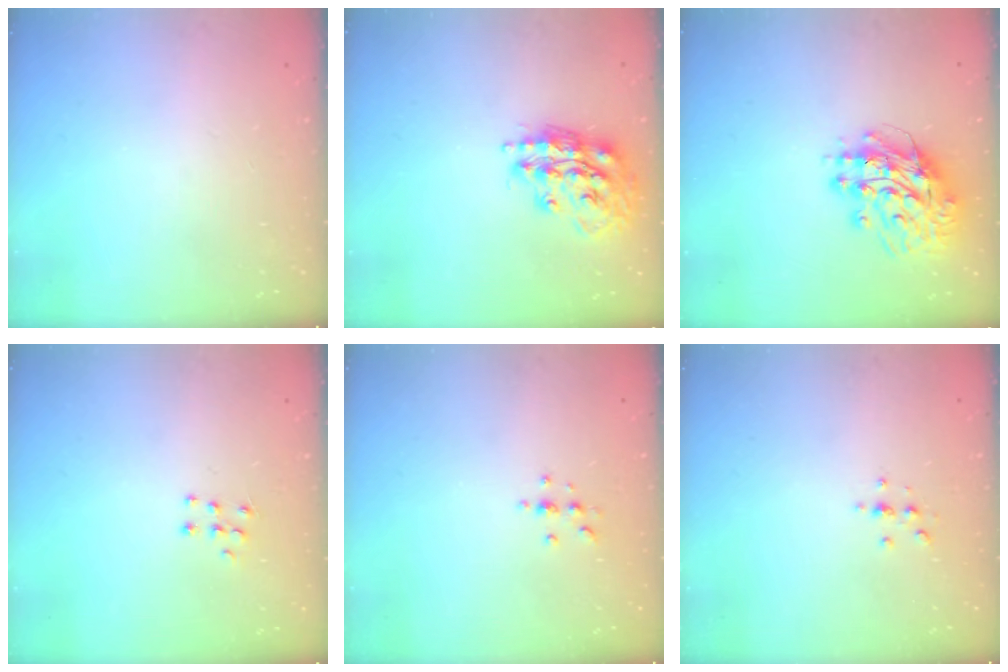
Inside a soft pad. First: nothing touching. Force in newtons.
{"total": 16.2, "press": 16.2, "slide": 1.5}
{"total": 13.7, "press": 13.7, "slide": 1.5}
{"total": 5.0, "press": 5.0, "slide": 0.4}
{"total": 2.7, "press": 2.7, "slide": 0.3}
{"total": 2.1, "press": 2.1, "slide": 0.2}